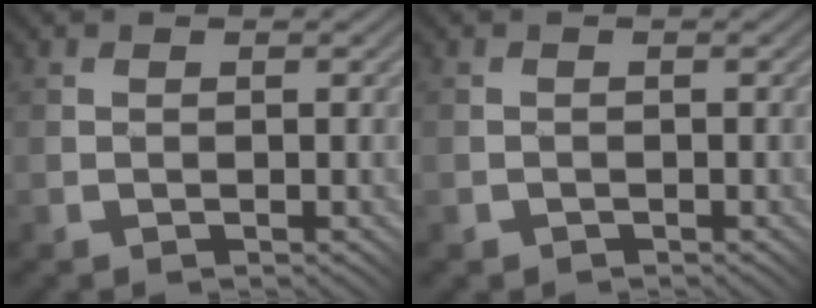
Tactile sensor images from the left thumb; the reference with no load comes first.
{"total": 0.8, "force": [-0.5, 0.5, -0.3], "torque": [0.010, 0.000, -0.007]}